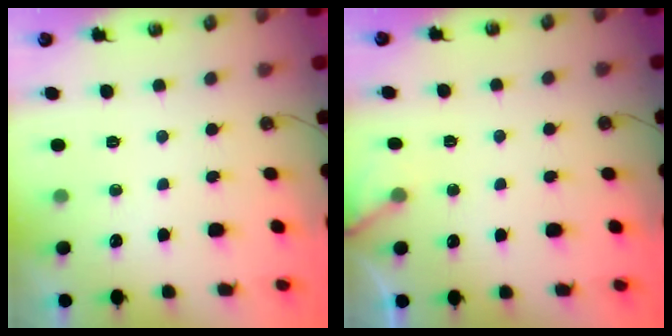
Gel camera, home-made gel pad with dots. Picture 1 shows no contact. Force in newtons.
{"total": 3.6, "press": 3.6, "slide": 0.2}